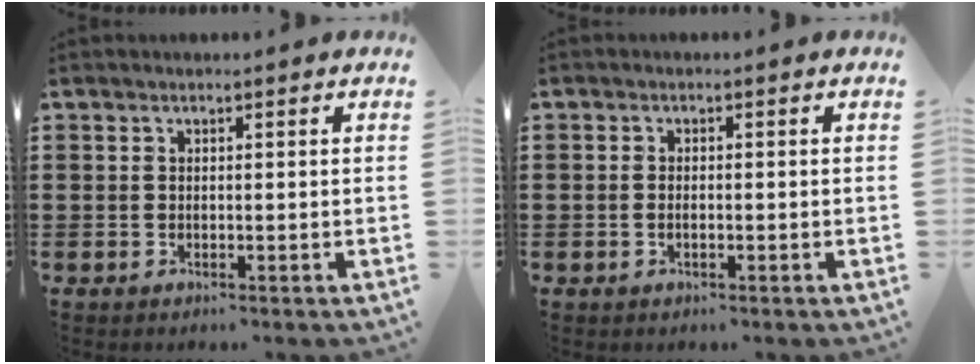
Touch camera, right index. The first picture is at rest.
{"total": 0.9, "force": [-0.3, 0.3, 0.8], "torque": [-0.017, -0.004, -0.005]}